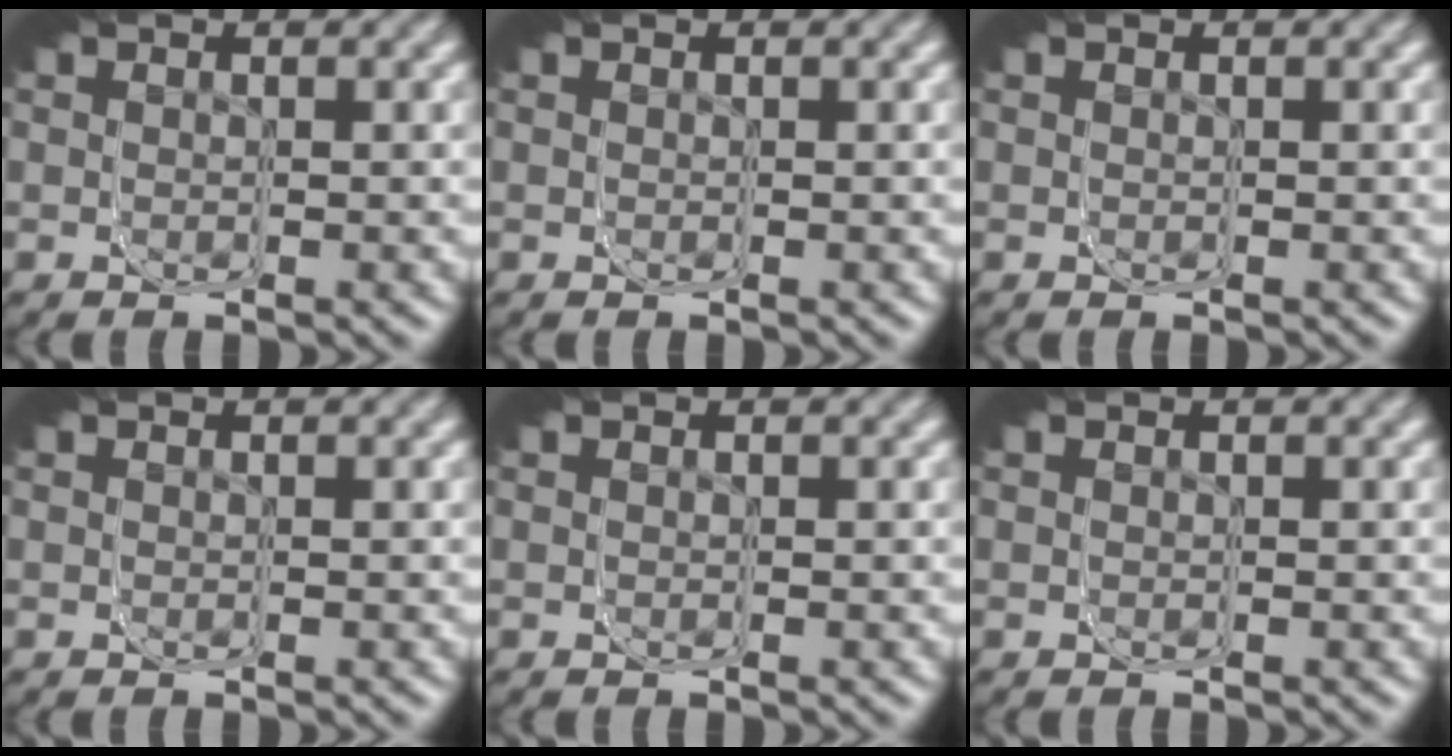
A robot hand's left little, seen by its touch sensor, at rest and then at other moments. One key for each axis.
{"total": 0.0}
{"total": 0.0}
{"total": 0.0}
{"total": 0.0}
{"total": 0.0}